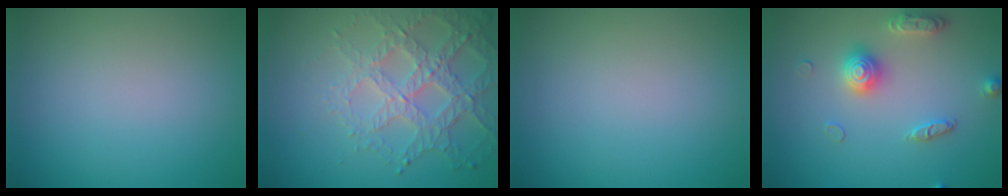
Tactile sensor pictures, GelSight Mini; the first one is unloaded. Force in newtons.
{"total": 4.7, "press": 4.1, "slide": 2.4}
{"total": 0.0}
{"total": 3.0, "press": 3.0, "slide": 0.4}